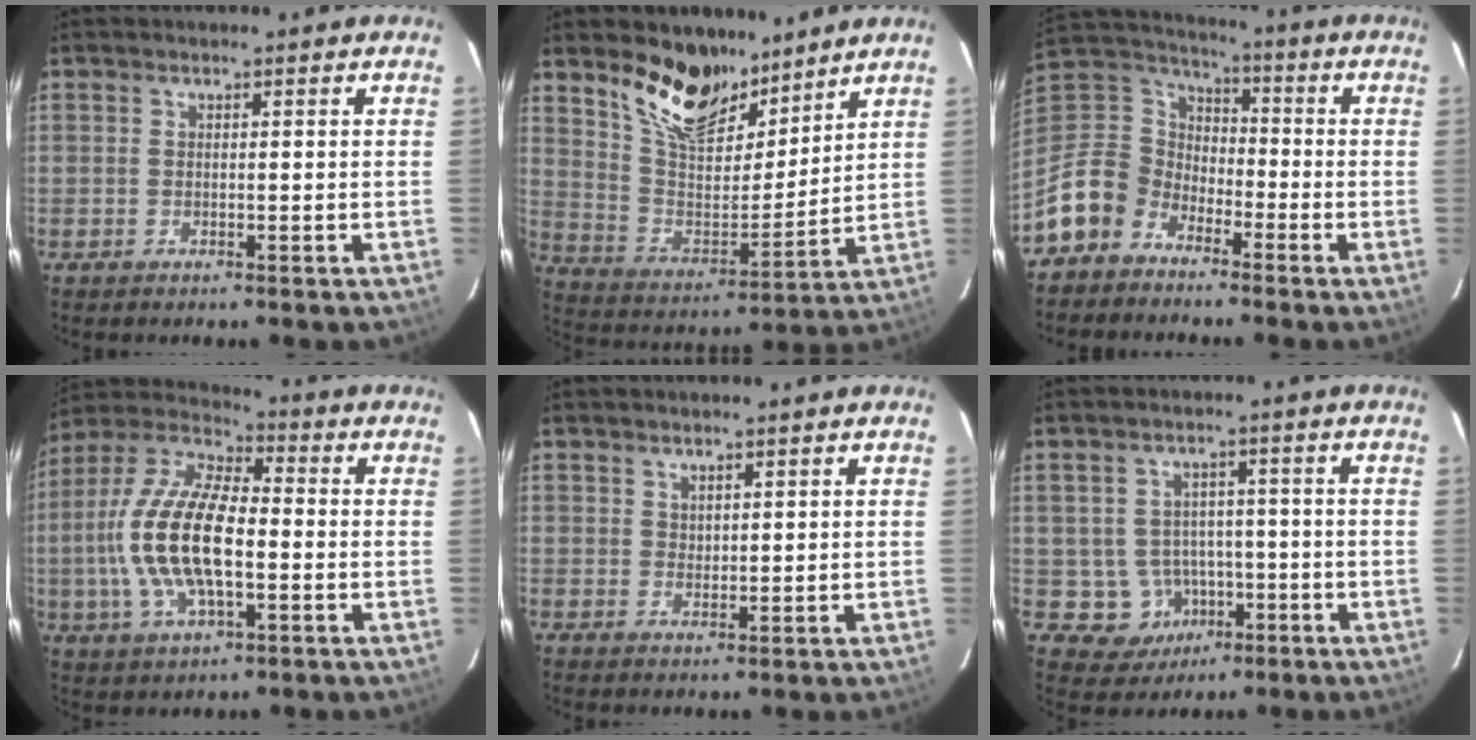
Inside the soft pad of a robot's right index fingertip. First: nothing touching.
{"total": 14.9, "force": [11.1, 6.7, 7.3], "torque": [-0.143, -0.001, 0.206]}
{"total": 11.4, "force": [-7.9, 7.8, 2.8], "torque": [-0.082, 0.035, -0.163]}
{"total": 17.5, "force": [-2.3, 7.4, 15.7], "torque": [-0.322, 0.004, -0.048]}
{"total": 1.7, "force": [1.4, 0.8, 0.4], "torque": [-0.003, 0.002, 0.026]}
{"total": 7.3, "force": [-2.2, 6.8, 1.2], "torque": [-0.044, 0.021, -0.011]}